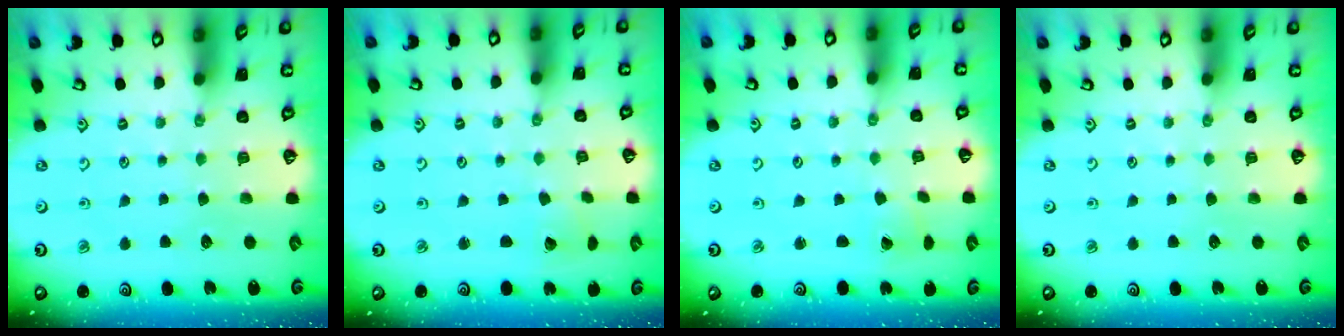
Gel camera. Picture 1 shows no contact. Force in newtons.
{"total": 2.2, "press": 2.2, "slide": 0.1}
{"total": 0.9, "press": 0.9, "slide": 0.1}
{"total": 0.0}